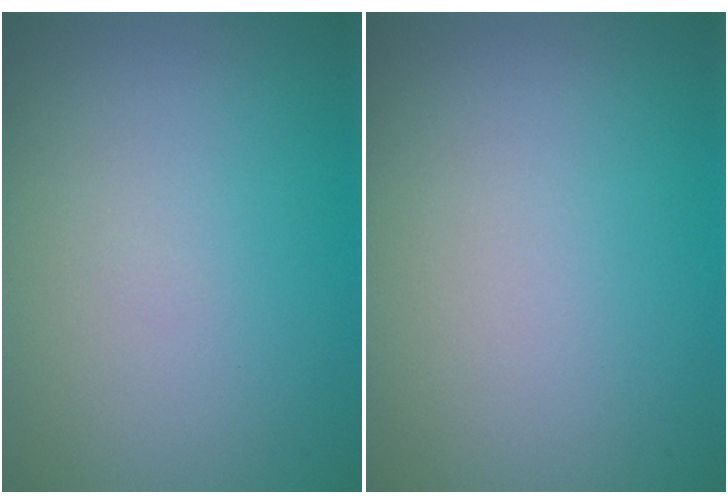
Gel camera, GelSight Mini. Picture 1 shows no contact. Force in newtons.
{"total": 0.0}